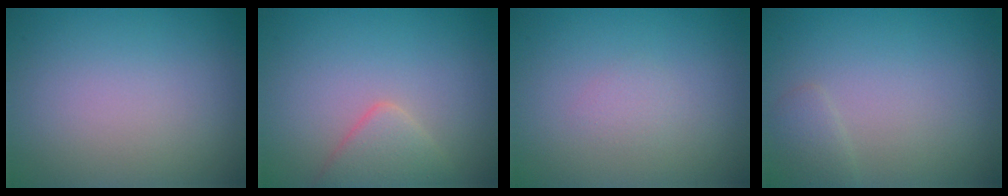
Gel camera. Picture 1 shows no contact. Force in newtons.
{"total": 2.6, "press": 2.6, "slide": 0.2}
{"total": 0.6, "press": 0.6, "slide": 0.1}
{"total": 1.1, "press": 1.1, "slide": 0.1}